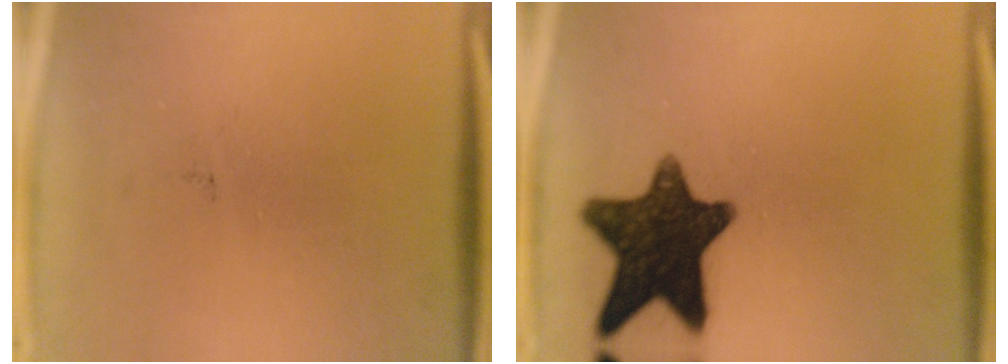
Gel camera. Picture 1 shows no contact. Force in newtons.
{"total": 14.6}